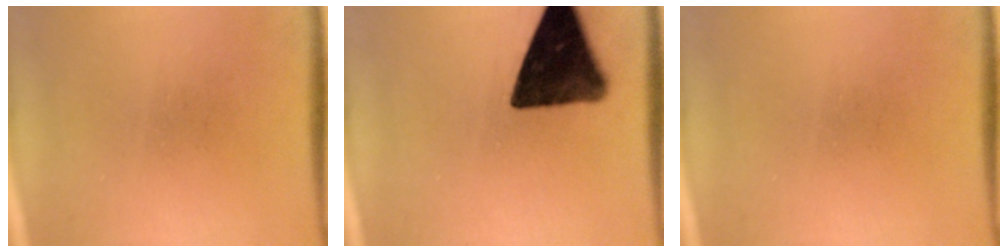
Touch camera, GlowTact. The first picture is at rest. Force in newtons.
{"total": 14.5}
{"total": 0.0}